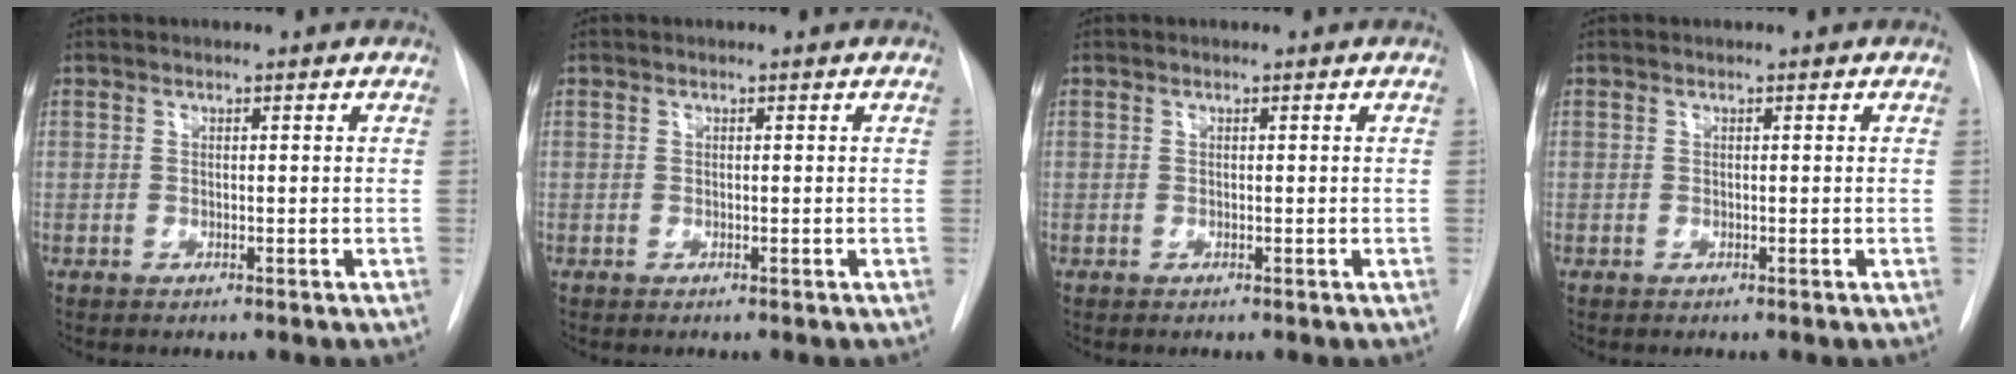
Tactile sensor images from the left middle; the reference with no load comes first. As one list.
[{"total": 0.0}, {"total": 0.0}, {"total": 0.0}]